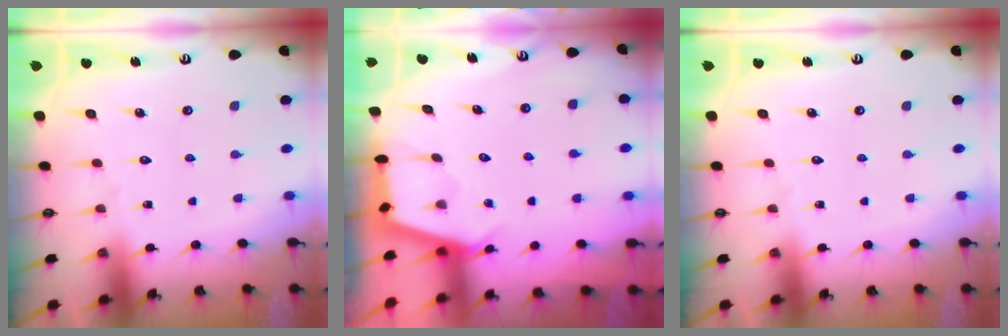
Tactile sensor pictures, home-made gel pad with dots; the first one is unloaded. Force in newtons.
{"total": 2.6, "press": 2.6, "slide": 0.3}
{"total": 0.0}